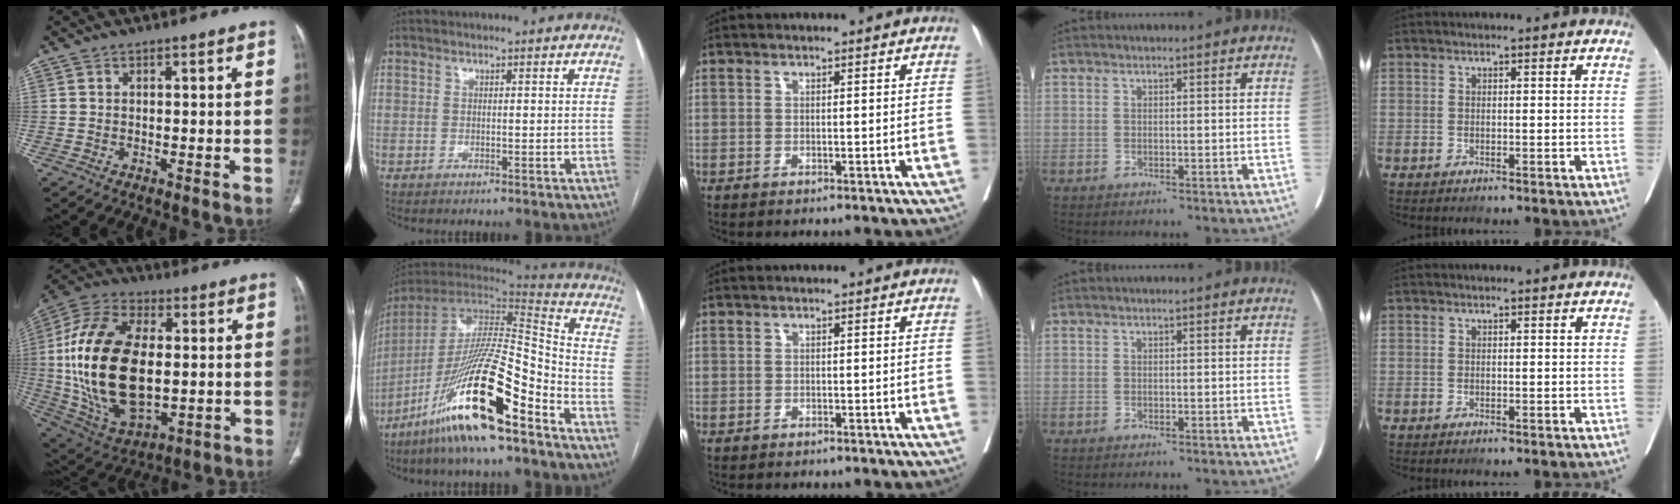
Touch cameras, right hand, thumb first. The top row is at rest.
{"thumb": {"total": 26.3, "force": [0.4, 14.8, 21.8], "torque": [-0.429, -0.002, 0.019]}, "index": {"total": 23.5, "force": [-14.2, 2.8, 18.5], "torque": [-0.362, -0.037, -0.262]}}